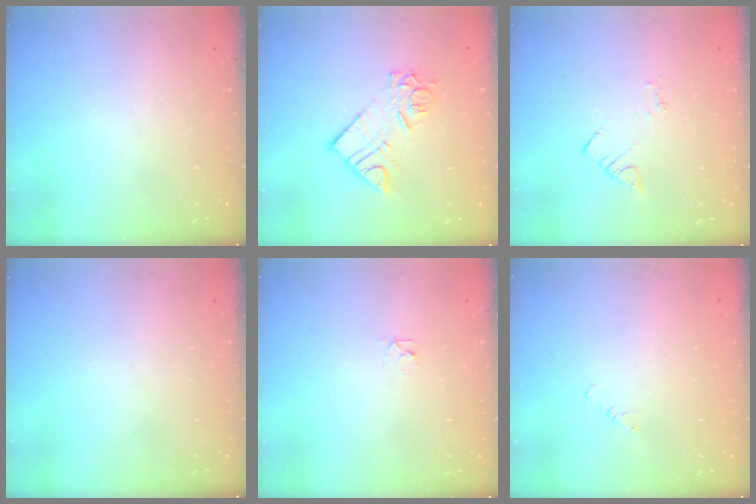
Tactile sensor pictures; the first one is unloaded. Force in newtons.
{"total": 10.5, "press": 10.5, "slide": 0.8}
{"total": 2.9, "press": 2.8, "slide": 0.4}
{"total": 0.0}
{"total": 2.3, "press": 2.3, "slide": 0.2}
{"total": 2.0, "press": 2.0, "slide": 0.3}